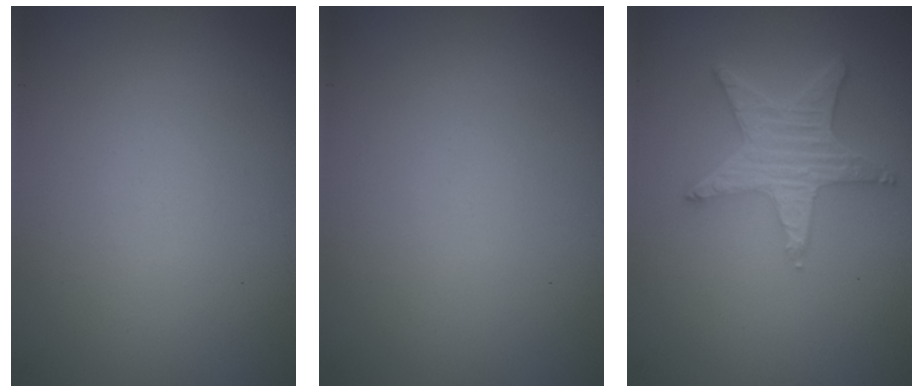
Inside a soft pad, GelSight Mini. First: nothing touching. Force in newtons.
{"total": 0.0}
{"total": 5.0, "press": 4.0, "slide": 3.0}